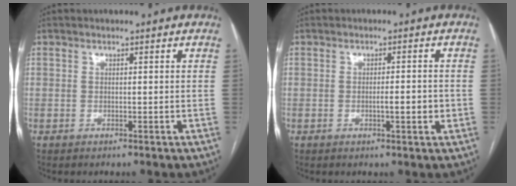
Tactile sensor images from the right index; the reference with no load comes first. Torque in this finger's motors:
{"motor_torque": [0.74, -0.06, 0.27, 0.04]}